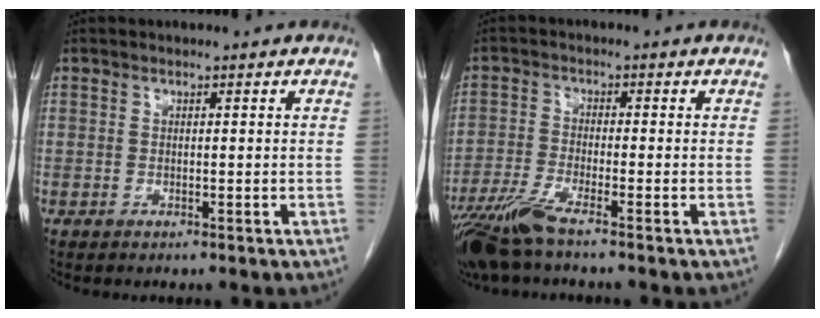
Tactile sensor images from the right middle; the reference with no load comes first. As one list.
[{"total": 6.6, "force": [-5.0, 0.0, 4.4], "torque": [-0.094, -0.020, -0.100]}]